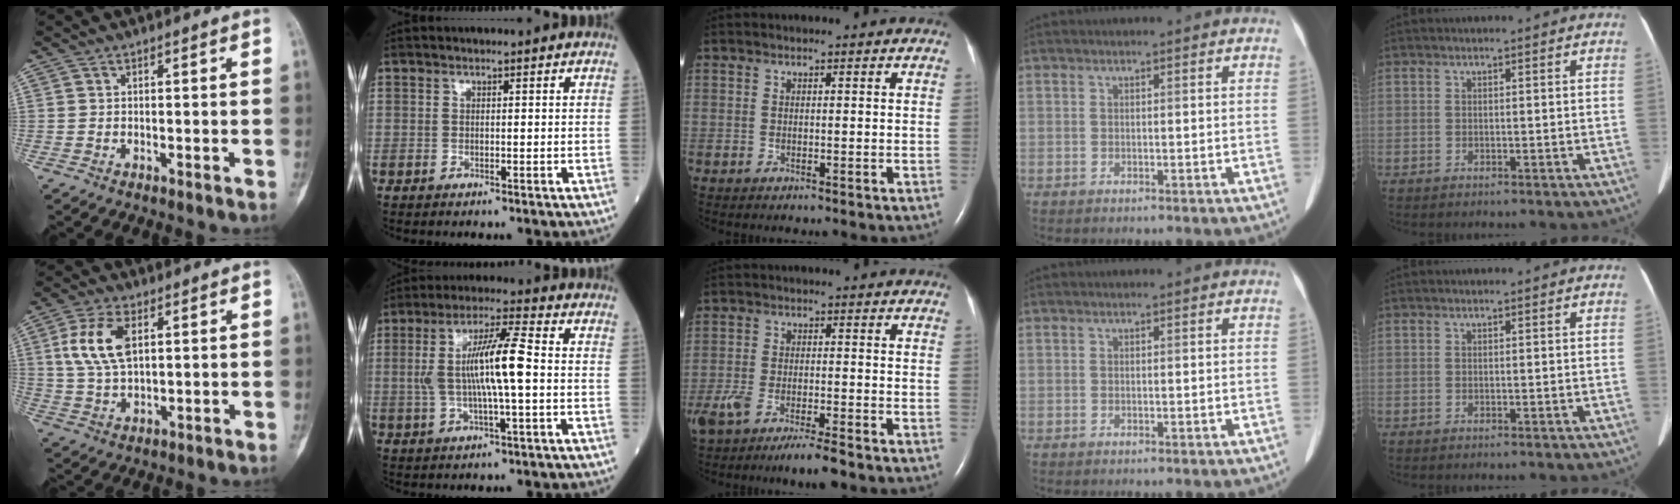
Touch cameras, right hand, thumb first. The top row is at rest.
{"thumb": {"total": 9.8, "force": [2.8, 5.2, 7.9], "torque": [-0.159, 0.000, 0.055]}, "index": {"total": 10.5, "force": [0.0, 1.0, 10.4], "torque": [-0.202, 0.013, -0.003]}, "middle": {"total": 7.6, "force": [-5.6, 1.1, 5.0], "torque": [-0.096, -0.010, -0.095]}}